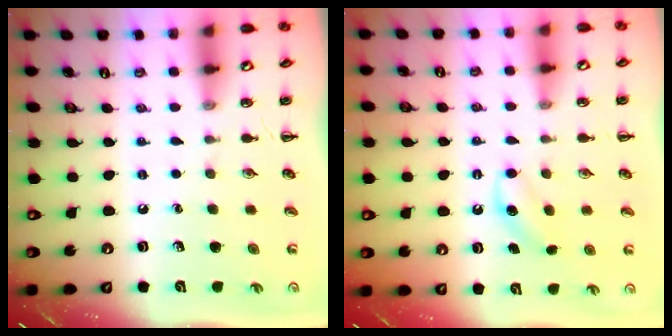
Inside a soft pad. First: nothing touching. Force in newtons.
{"total": 4.2, "press": 4.0, "slide": 1.3}